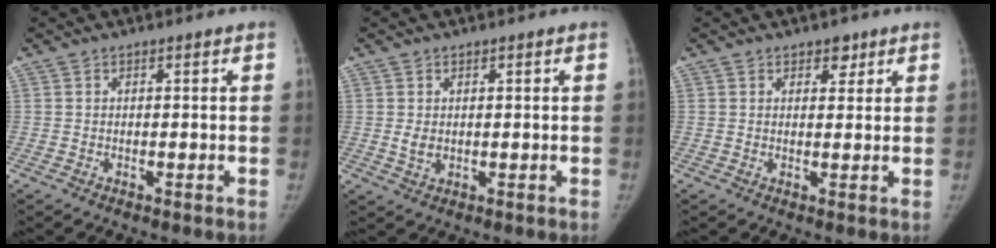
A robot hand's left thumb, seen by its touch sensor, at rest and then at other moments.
{"total": 2.3, "force": [0.3, 1.6, 1.5], "torque": [-0.022, -0.006, 0.011]}
{"total": 2.7, "force": [1.7, 1.7, 1.1], "torque": [0.005, -0.009, 0.023]}